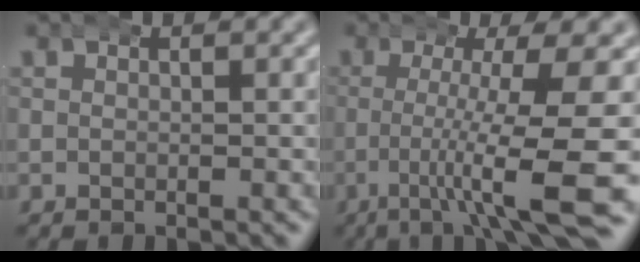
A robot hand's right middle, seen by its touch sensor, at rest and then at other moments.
{"total": 8.9, "force": [-3.4, 0.8, 8.2], "torque": [-0.120, -0.008, -0.048]}